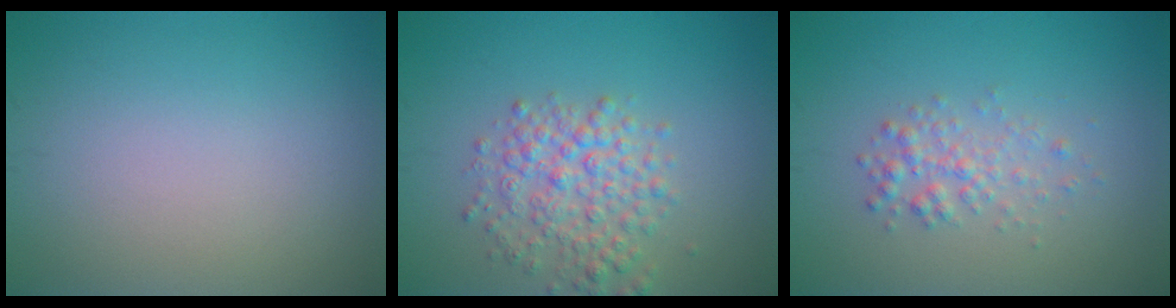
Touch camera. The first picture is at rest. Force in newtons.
{"total": 4.0, "press": 4.0, "slide": 0.2}
{"total": 1.9, "press": 1.9, "slide": 0.0}